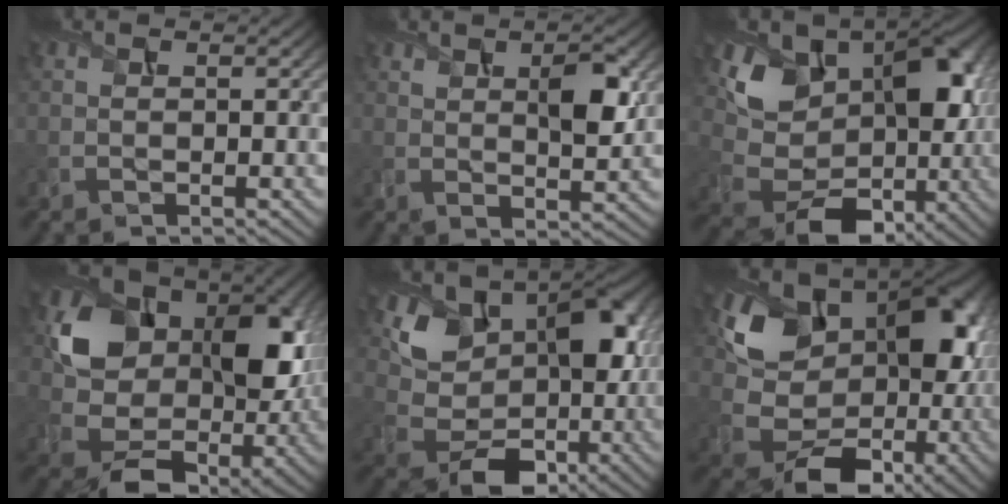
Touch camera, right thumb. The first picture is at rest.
{"total": 6.0, "force": [2.3, 2.6, 4.9], "torque": [-0.084, -0.004, 0.043]}
{"total": 13.4, "force": [2.2, 9.9, 8.8], "torque": [-0.141, -0.017, 0.052]}
{"total": 16.5, "force": [2.7, 12.2, 10.7], "torque": [-0.196, -0.021, 0.061]}
{"total": 11.6, "force": [2.0, 8.6, 7.5], "torque": [-0.120, -0.014, 0.043]}
{"total": 15.5, "force": [2.2, 11.5, 10.1], "torque": [-0.153, -0.018, 0.053]}